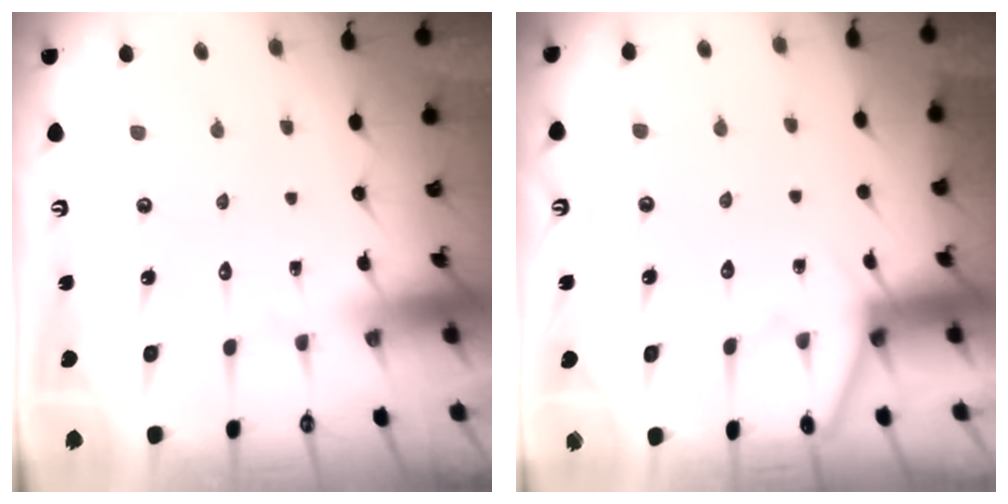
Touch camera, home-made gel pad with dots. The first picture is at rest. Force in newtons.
{"total": 4.4, "press": 4.3, "slide": 0.7}